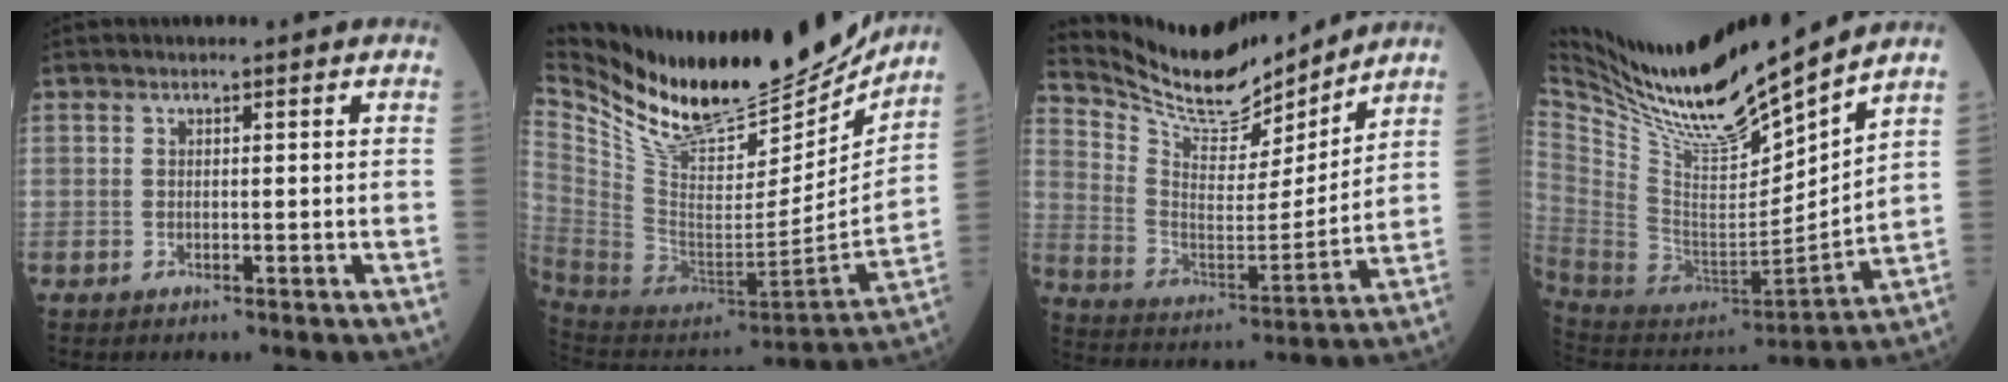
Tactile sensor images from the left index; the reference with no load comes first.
{"total": 28.7, "force": [23.7, 8.1, 13.9], "torque": [-0.265, -0.039, 0.379]}
{"total": 15.0, "force": [14.4, 2.6, 3.6], "torque": [-0.089, -0.010, 0.258]}
{"total": 20.5, "force": [18.0, 0.8, 9.7], "torque": [-0.177, -0.033, 0.334]}